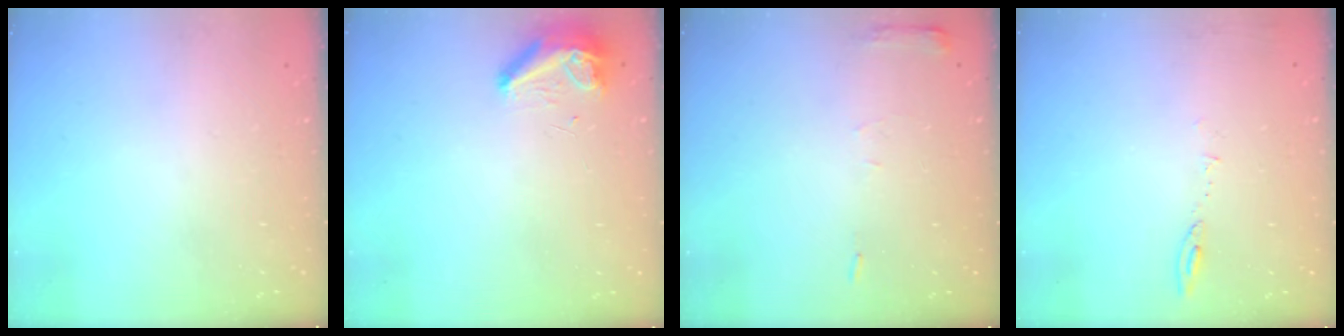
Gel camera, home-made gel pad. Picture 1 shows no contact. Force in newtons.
{"total": 13.1, "press": 10.6, "slide": 7.7}
{"total": 4.9, "press": 4.9, "slide": 0.7}
{"total": 5.7, "press": 5.7, "slide": 0.7}